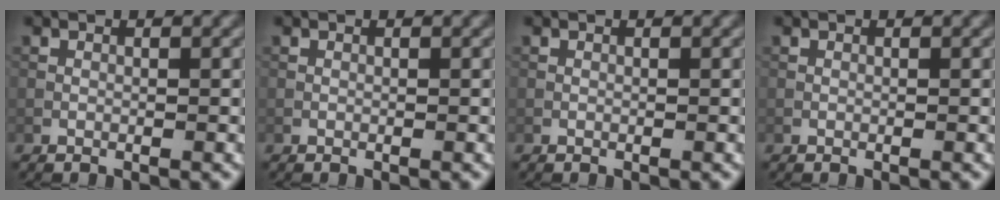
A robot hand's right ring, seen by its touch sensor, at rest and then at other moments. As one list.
[{"total": 0.0}, {"total": 0.0}, {"total": 0.0}]